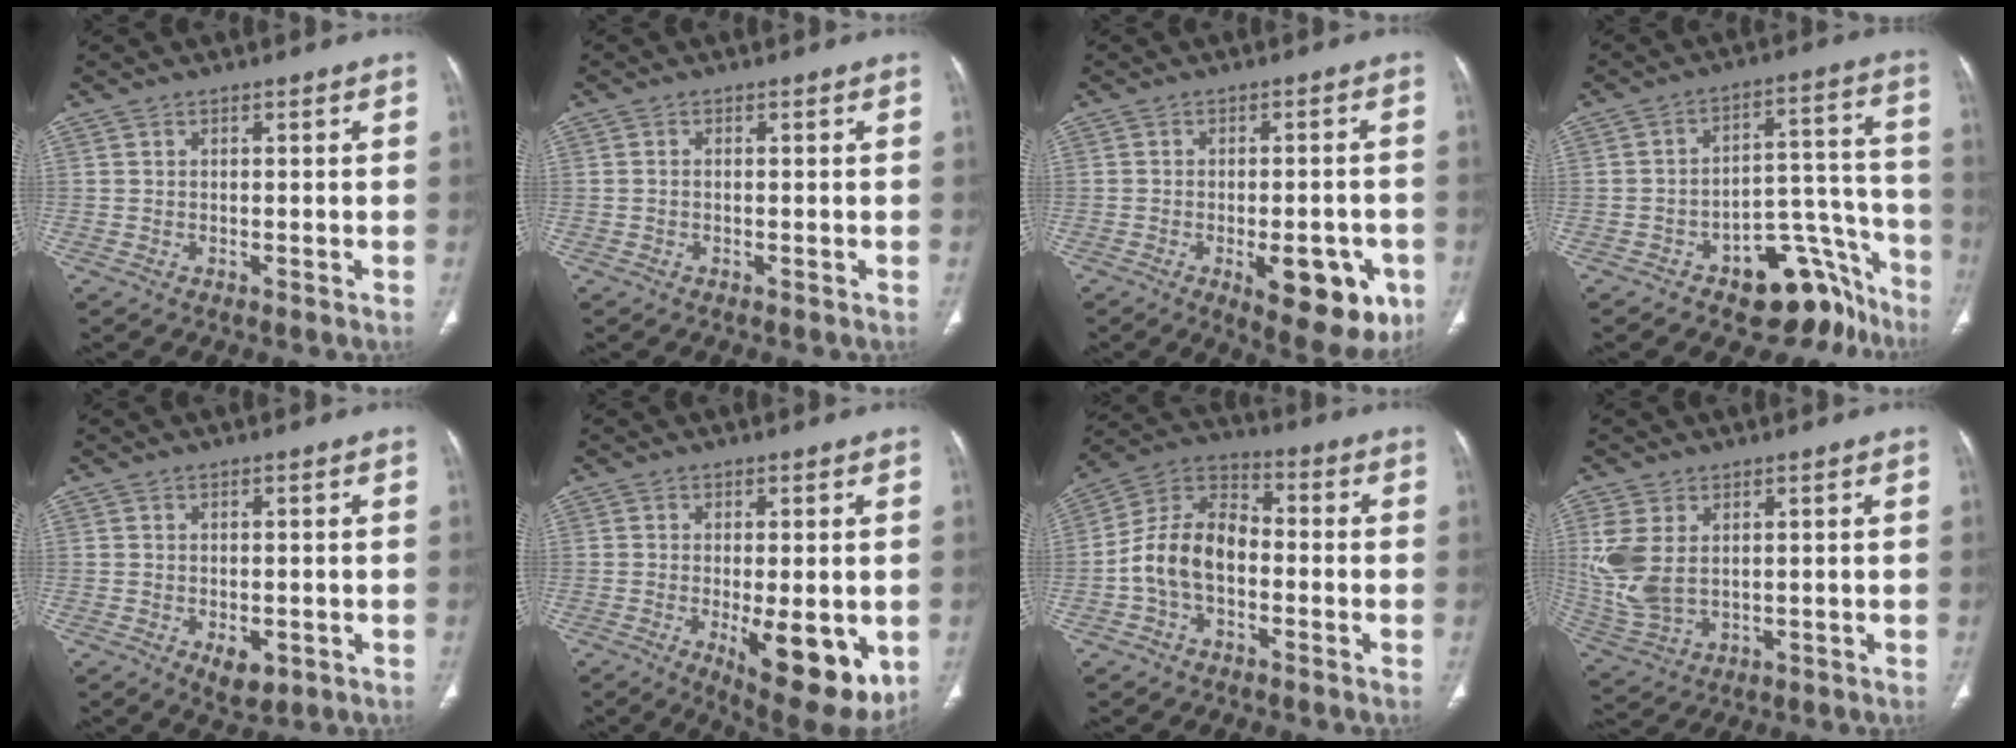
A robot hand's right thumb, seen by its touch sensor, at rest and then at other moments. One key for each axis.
{"total": 0.6, "fx": -0.2, "fy": 0.4, "fz": 0.5, "tx": -0.008, "ty": 0.001, "tz": -0.006}
{"total": 13.5, "fx": -5.2, "fy": 5.7, "fz": 11.1, "tx": -0.117, "ty": 0.005, "tz": -0.057}
{"total": 14.9, "fx": -9.4, "fy": 8.3, "fz": 8.0, "tx": -0.042, "ty": 0.097, "tz": -0.126}
{"total": 4.1, "fx": -1.3, "fy": 2.3, "fz": 3.1, "tx": -0.040, "ty": -0.006, "tz": -0.009}
{"total": 13.9, "fx": -3.4, "fy": 5.1, "fz": 12.4, "tx": -0.159, "ty": -0.024, "tz": -0.034}
{"total": 11.7, "fx": -2.4, "fy": 7.7, "fz": 8.5, "tx": -0.148, "ty": 0.041, "tz": -0.057}
{"total": 9.9, "fx": 2.0, "fy": 6.2, "fz": 7.5, "tx": -0.178, "ty": -0.007, "tz": 0.056}